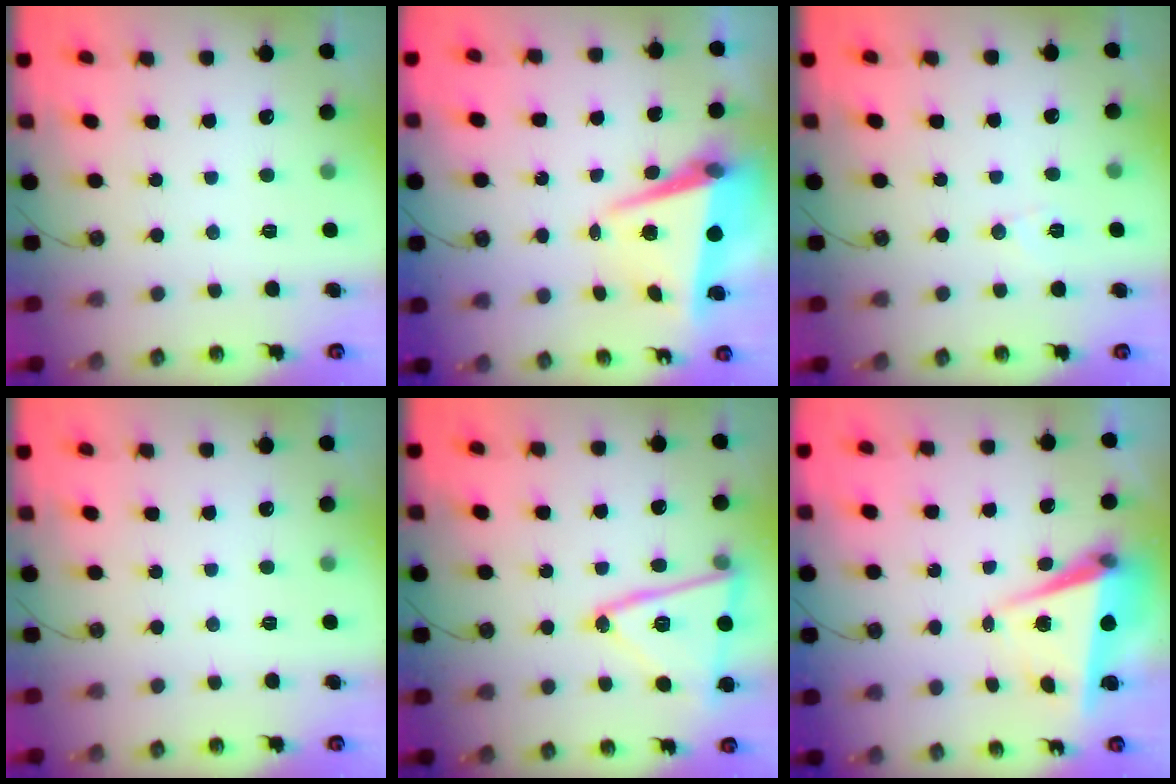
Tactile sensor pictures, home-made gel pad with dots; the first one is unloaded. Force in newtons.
{"total": 7.1, "press": 6.8, "slide": 1.9}
{"total": 5.1, "press": 4.8, "slide": 1.8}
{"total": 0.0}
{"total": 15.8, "press": 15.6, "slide": 2.5}
{"total": 6.7, "press": 5.4, "slide": 3.9}